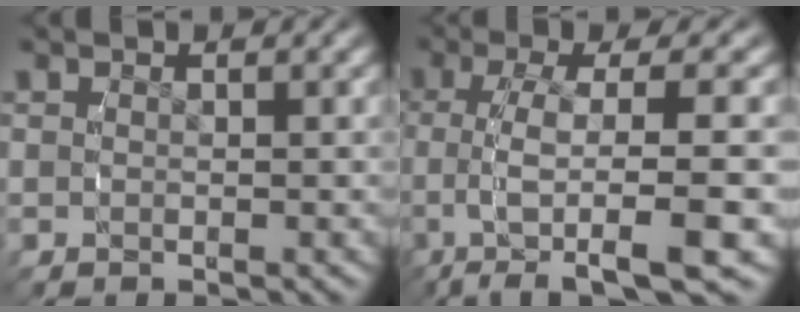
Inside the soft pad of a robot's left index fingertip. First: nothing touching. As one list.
[{"total": 8.4, "force": [-4.4, 2.5, 6.7], "torque": [-0.128, -0.030, -0.049]}]